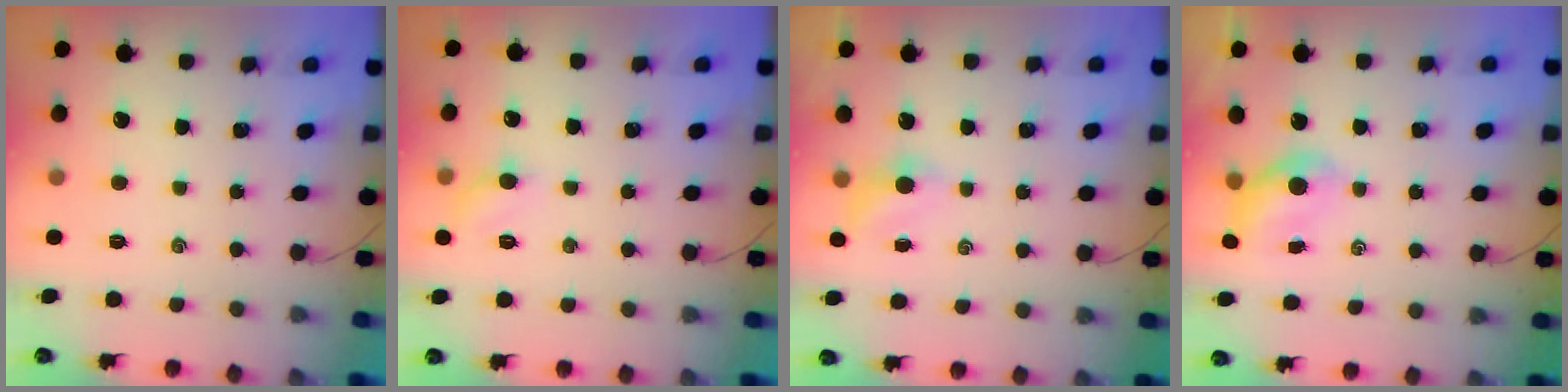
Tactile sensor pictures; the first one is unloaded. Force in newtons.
{"total": 4.9, "press": 4.6, "slide": 1.7}
{"total": 3.8, "press": 3.6, "slide": 1.1}
{"total": 4.8, "press": 4.8, "slide": 0.6}